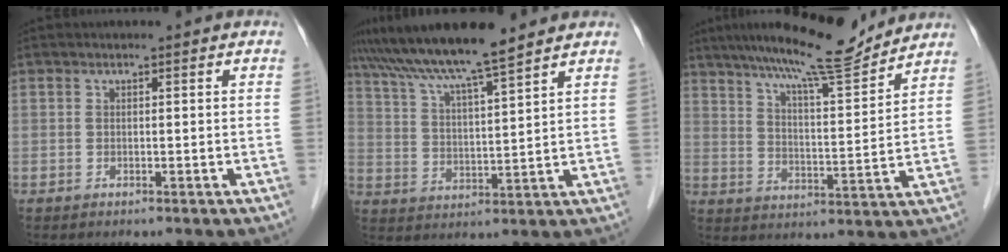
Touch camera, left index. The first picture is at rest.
{"total": 11.6, "force": [9.8, -0.5, 6.2], "torque": [-0.113, 0.019, 0.170]}
{"total": 13.8, "force": [12.2, 0.6, 6.3], "torque": [-0.108, 0.000, 0.192]}